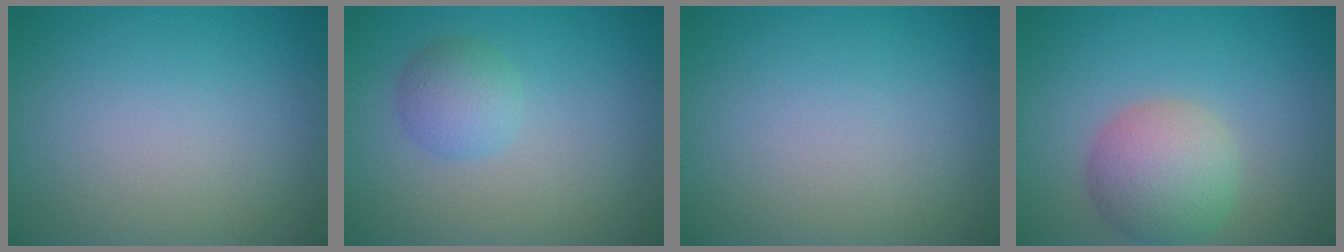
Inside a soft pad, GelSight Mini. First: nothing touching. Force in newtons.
{"total": 2.4, "press": 2.4, "slide": 0.2}
{"total": 0.0}
{"total": 5.1, "press": 5.0, "slide": 0.3}